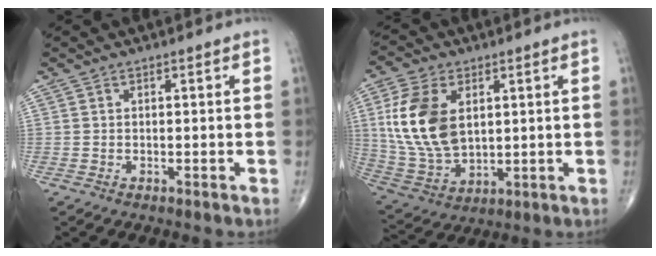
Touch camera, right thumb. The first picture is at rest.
{"total": 15.7, "force": [3.5, 9.7, 11.8], "torque": [-0.229, -0.013, 0.079]}